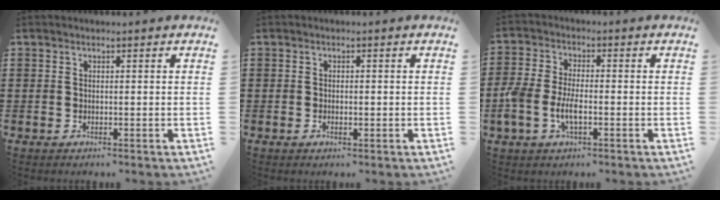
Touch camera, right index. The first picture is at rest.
{"total": 1.0, "force": [-0.2, 0.4, 0.9], "torque": [-0.017, -0.002, -0.003]}
{"total": 5.3, "force": [-1.7, 2.6, 4.3], "torque": [-0.103, -0.001, -0.037]}